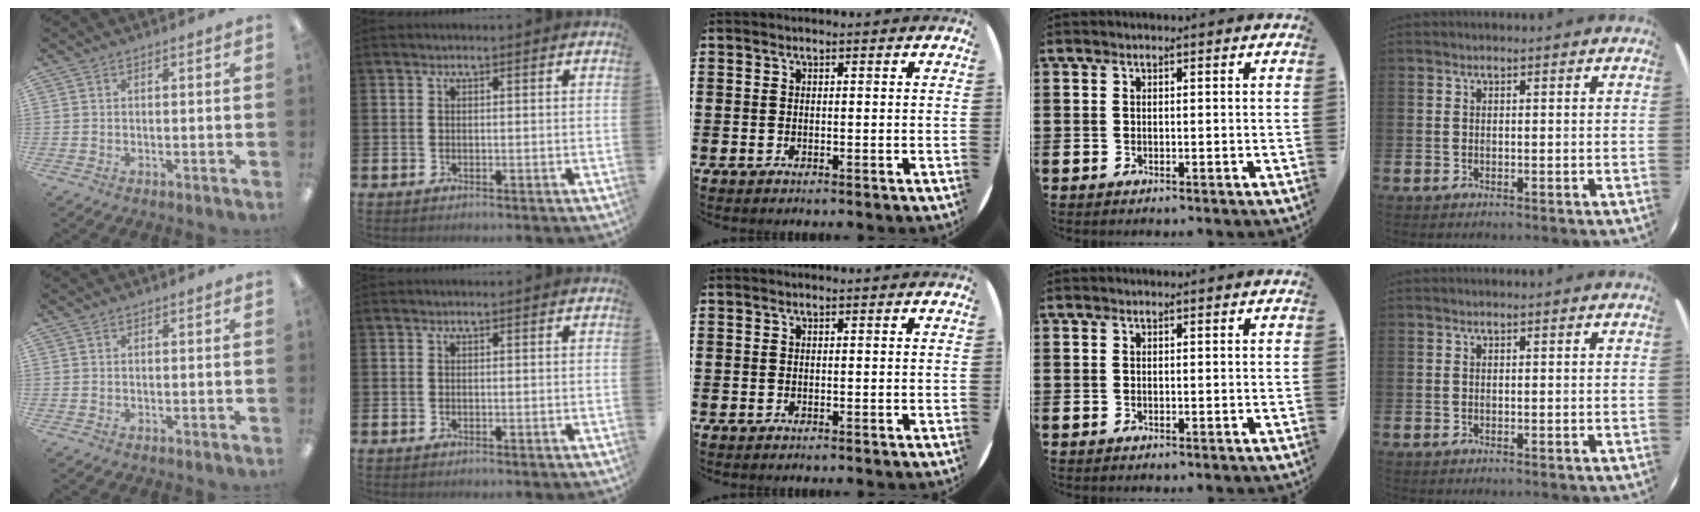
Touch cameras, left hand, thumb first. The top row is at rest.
{}